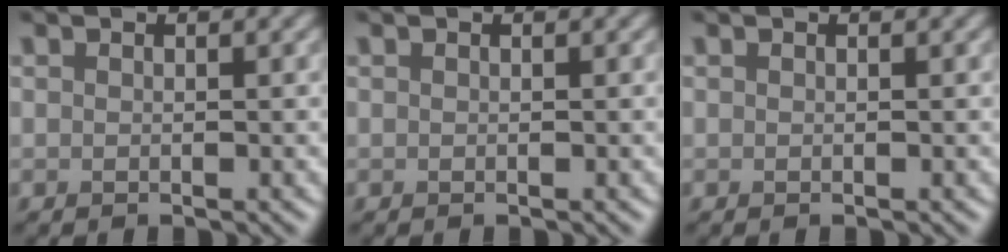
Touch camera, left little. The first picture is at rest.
{"total": 0.0}
{"total": 0.0}